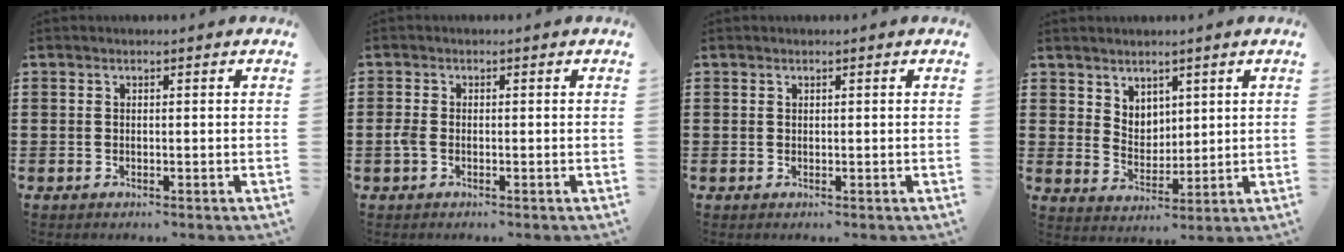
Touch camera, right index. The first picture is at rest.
{"total": 1.9, "force": [-0.6, 1.1, 1.5], "torque": [-0.045, -0.005, -0.016]}
{"total": 0.0}
{"total": 4.2, "force": [3.3, 2.5, 0.4], "torque": [-0.021, 0.000, 0.064]}